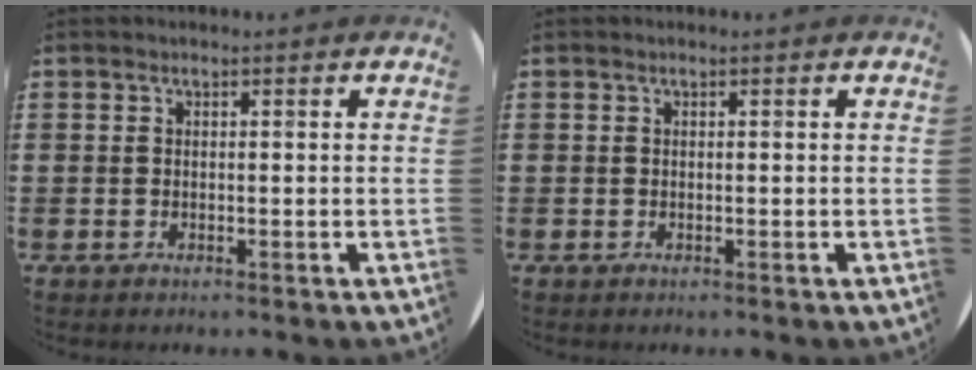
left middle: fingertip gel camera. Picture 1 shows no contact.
{"total": 0.0}